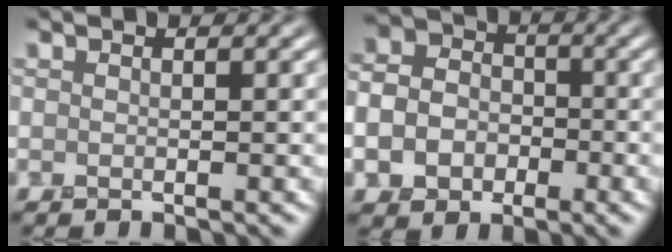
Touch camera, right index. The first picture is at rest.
{"total": 8.5, "force": [-2.7, 7.2, 3.7], "torque": [-0.068, -0.022, -0.064]}